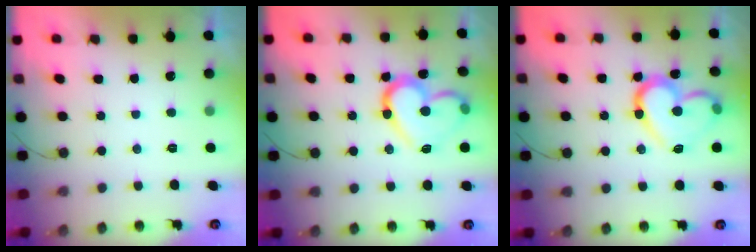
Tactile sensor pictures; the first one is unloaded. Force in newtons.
{"total": 15.1, "press": 15.0, "slide": 0.8}
{"total": 15.1, "press": 15.0, "slide": 0.8}